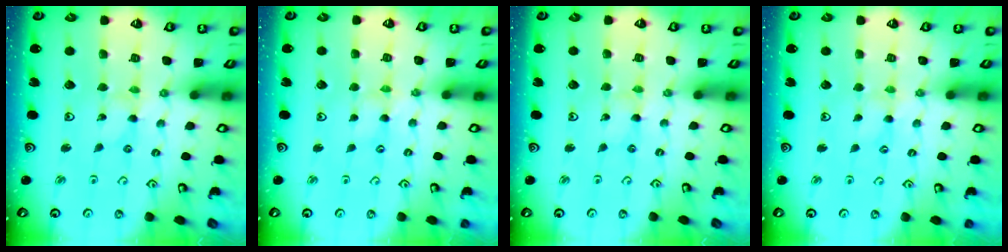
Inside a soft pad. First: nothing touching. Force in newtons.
{"total": 1.4, "press": 1.4, "slide": 0.2}
{"total": 1.6, "press": 1.6, "slide": 0.2}
{"total": 1.6, "press": 1.6, "slide": 0.3}